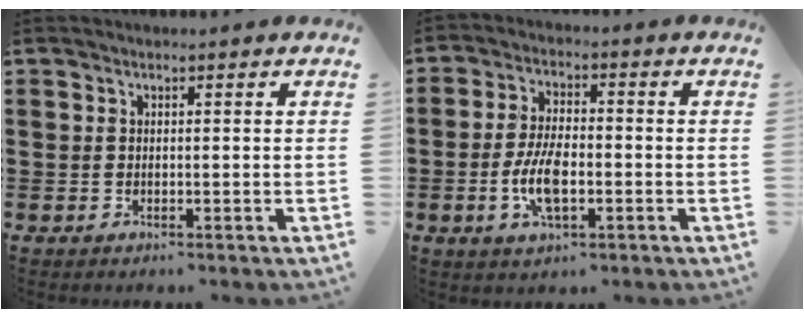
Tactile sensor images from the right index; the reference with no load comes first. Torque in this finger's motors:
{"motor_torque": [2.14, 0.00, 0.25, 0.16]}